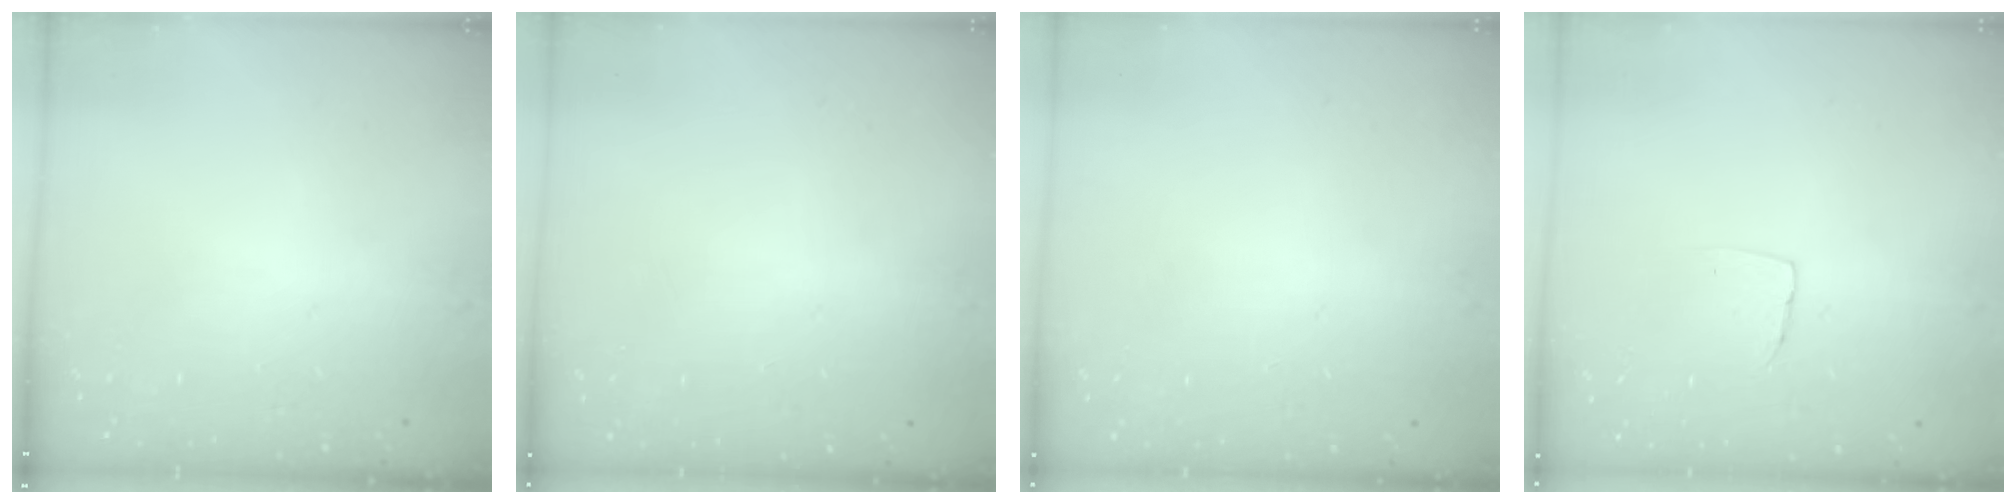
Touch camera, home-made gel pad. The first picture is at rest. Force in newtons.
{"total": 0.5, "press": 0.5, "slide": 0.1}
{"total": 0.0}
{"total": 3.7, "press": 3.7, "slide": 0.2}